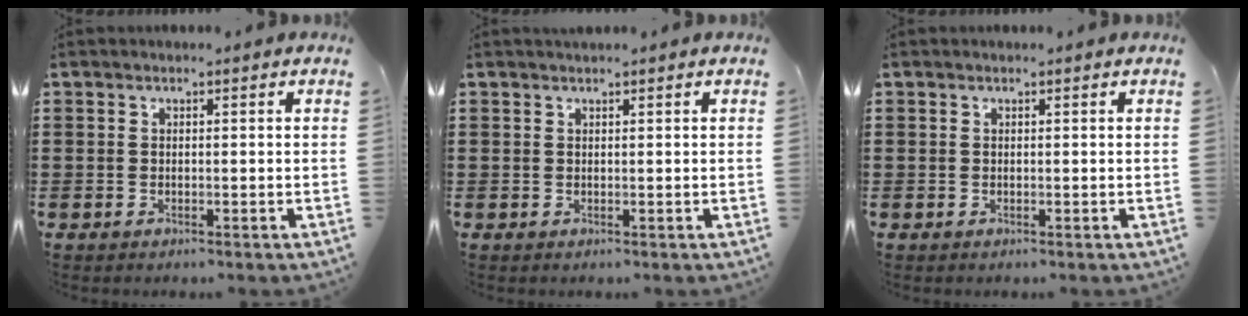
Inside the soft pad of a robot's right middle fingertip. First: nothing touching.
{"total": 0.6, "force": [0.5, 0.1, 0.1], "torque": [-0.003, 0.000, 0.010]}
{"total": 0.0}